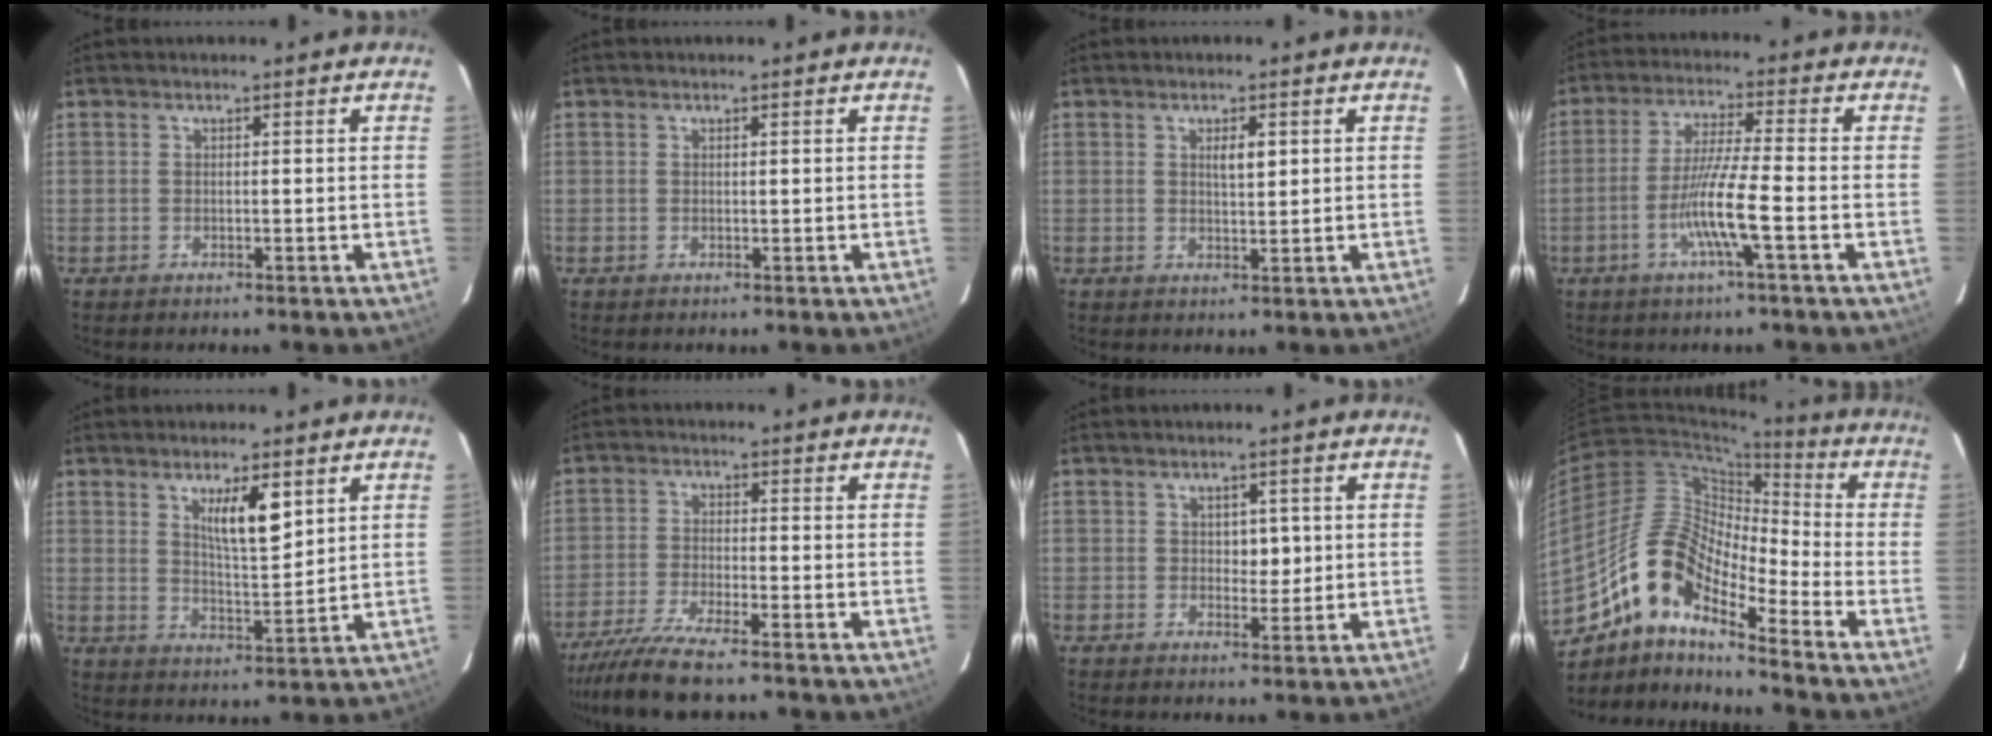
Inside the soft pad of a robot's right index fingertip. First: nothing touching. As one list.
[{"total": 0.0}, {"total": 2.4, "force": [0.9, 0.7, 2.2], "torque": [-0.037, 0.000, 0.015]}, {"total": 8.4, "force": [-2.8, -0.6, 7.9], "torque": [-0.151, -0.006, -0.055]}, {"total": 6.9, "force": [3.4, 1.4, 5.9], "torque": [-0.101, -0.009, 0.062]}, {"total": 8.0, "force": [-6.6, -0.3, 4.4], "torque": [-0.073, -0.025, -0.114]}, {"total": 2.9, "force": [0.5, 1.9, 2.2], "torque": [-0.022, -0.001, 0.010]}, {"total": 11.5, "force": [-8.7, 2.6, 7.1], "torque": [-0.142, 0.026, -0.158]}]